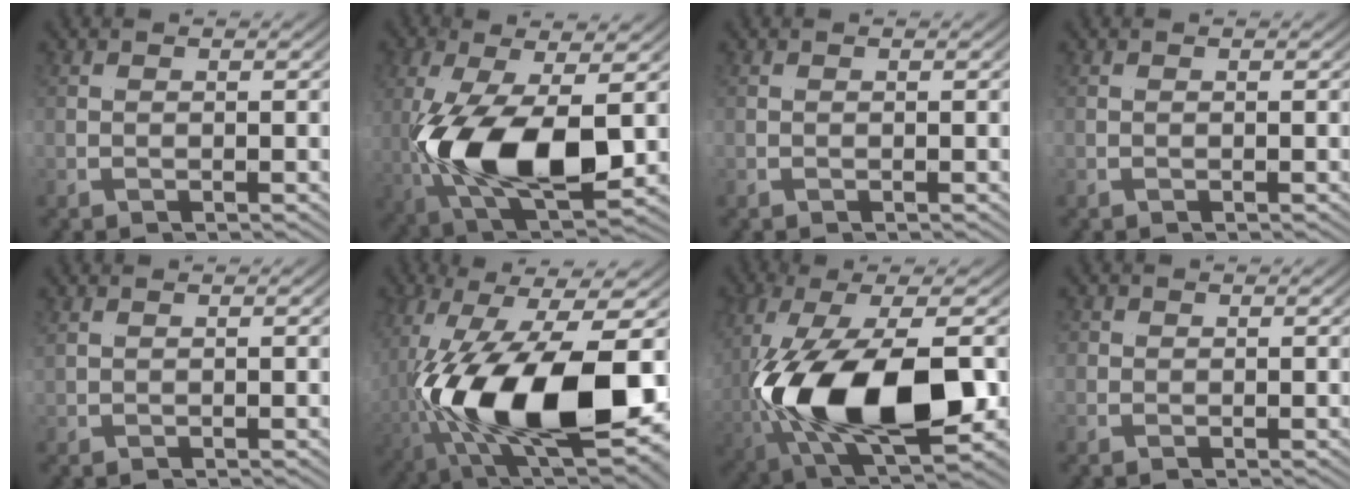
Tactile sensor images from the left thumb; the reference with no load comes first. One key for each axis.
{"total": 11.5, "fx": -2.3, "fy": 5.5, "fz": 9.8, "tx": -0.234, "ty": -0.034, "tz": -0.028}
{"total": 0.0}
{"total": 0.0}
{"total": 0.6, "fx": 0.5, "fy": -0.2, "fz": -0.1, "tx": 0.015, "ty": 0.006, "tz": 0.010}
{"total": 18.6, "fx": -4.4, "fy": 7.7, "fz": 16.4, "tx": -0.348, "ty": -0.038, "tz": -0.037}
{"total": 15.6, "fx": -3.3, "fy": 7.2, "fz": 13.4, "tx": -0.321, "ty": -0.033, "tz": -0.032}
{"total": 1.1, "fx": 0.3, "fy": 1.0, "fz": -0.2, "tx": 0.000, "ty": -0.006, "tz": 0.010}